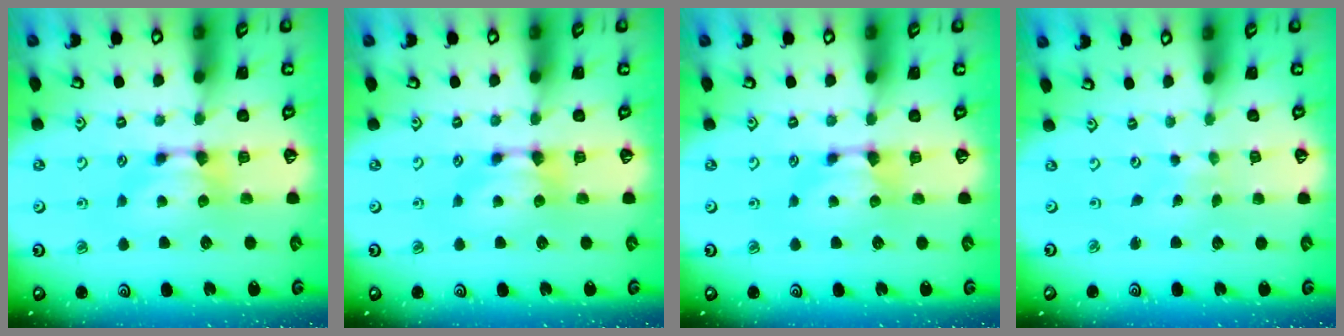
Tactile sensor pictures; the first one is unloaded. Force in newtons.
{"total": 0.0}
{"total": 0.0}
{"total": 5.9, "press": 5.9, "slide": 0.3}